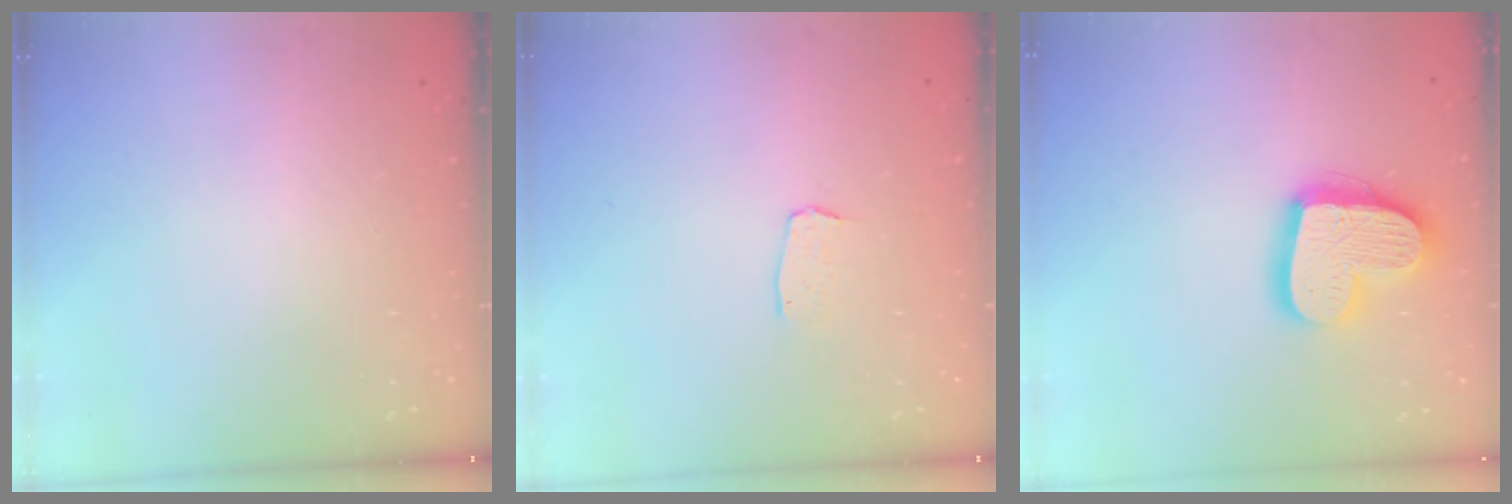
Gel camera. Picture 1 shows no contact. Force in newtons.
{"total": 3.0, "press": 3.0, "slide": 0.2}
{"total": 17.9, "press": 17.9, "slide": 1.4}